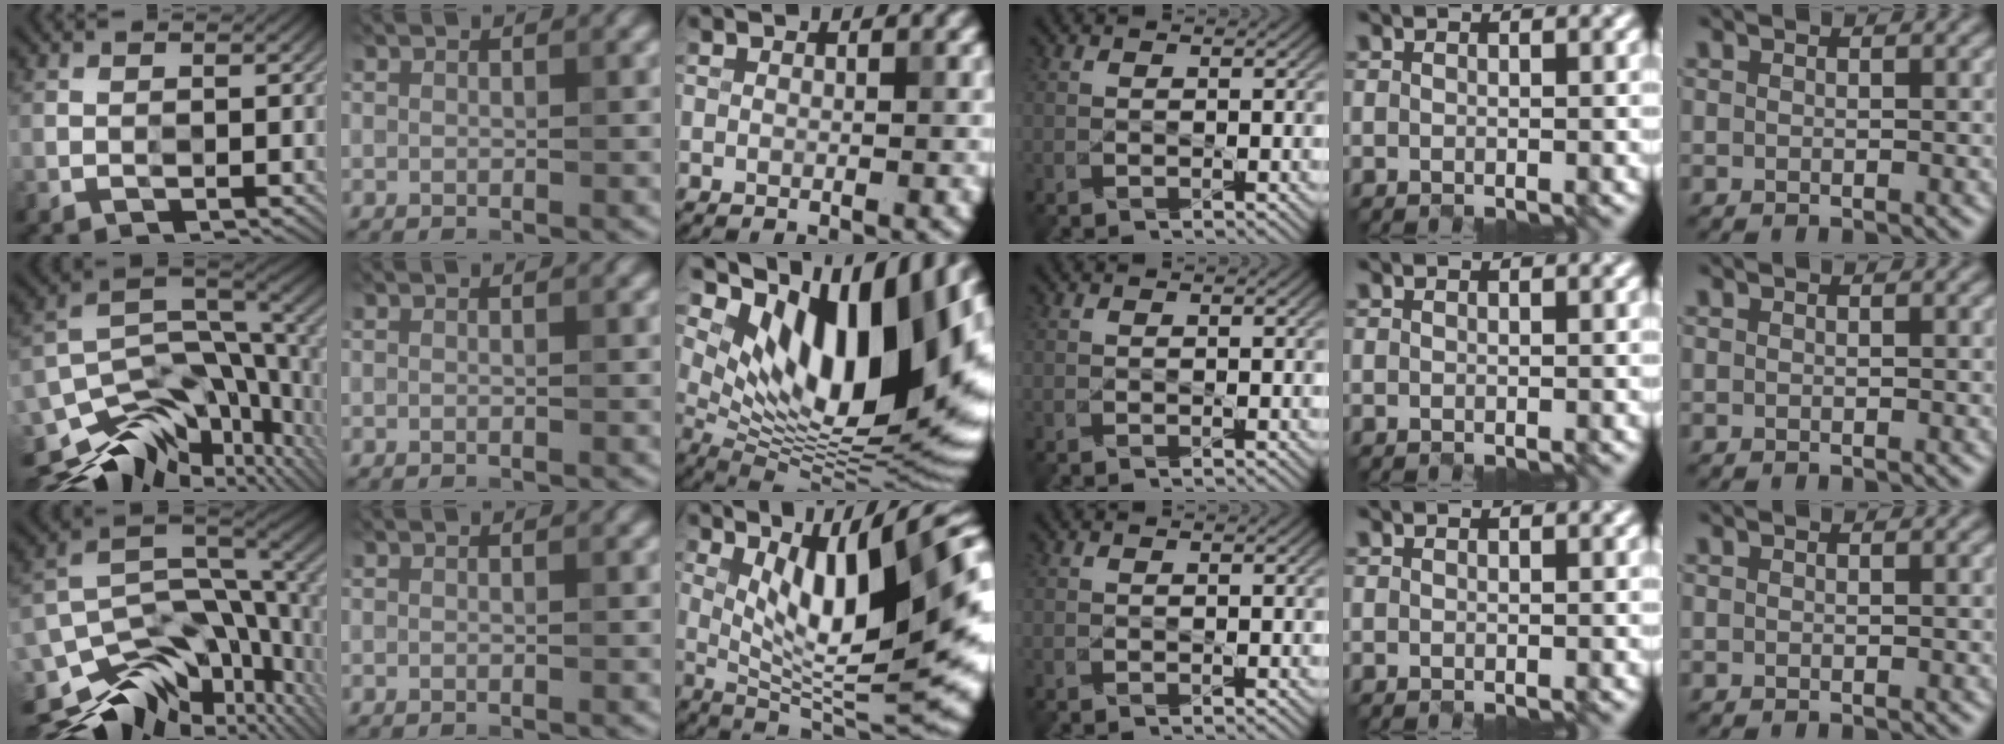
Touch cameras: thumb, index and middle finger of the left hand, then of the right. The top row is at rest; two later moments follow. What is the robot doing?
{"motion": "open", "object": "egg carton"}